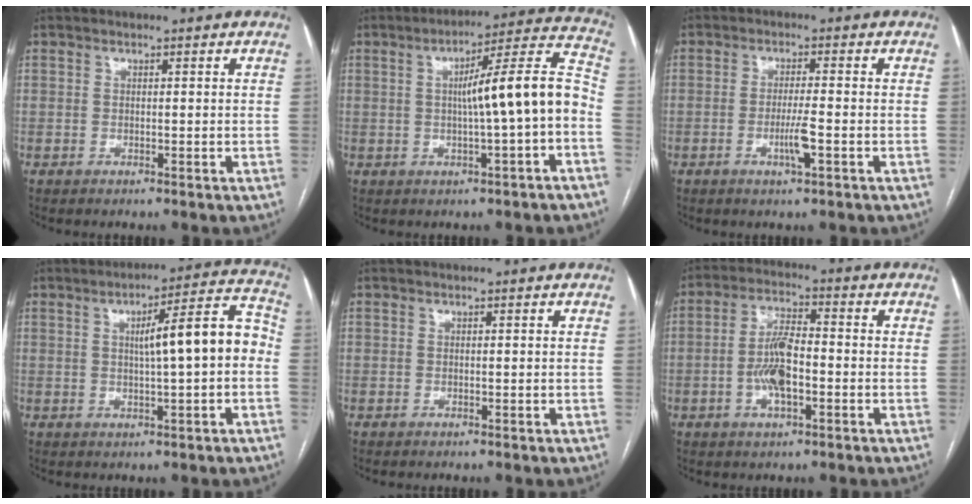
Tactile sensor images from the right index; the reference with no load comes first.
{"total": 12.2, "force": [-1.3, 0.1, 12.1], "torque": [-0.174, 0.030, -0.019]}
{"total": 3.9, "force": [-1.4, 0.0, 3.7], "torque": [-0.071, -0.005, -0.026]}
{"total": 10.3, "force": [0.1, 1.3, 10.2], "torque": [-0.140, 0.033, 0.002]}
{"total": 0.0}
{"total": 7.6, "force": [-1.7, 2.4, 7.0], "torque": [-0.143, 0.008, -0.033]}